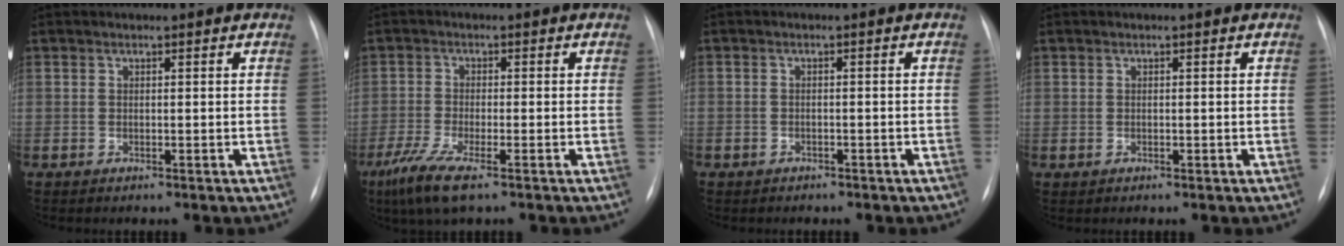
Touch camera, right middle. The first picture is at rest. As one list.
[{"total": 6.2, "force": [-3.9, 0.9, 4.8], "torque": [-0.109, -0.019, -0.074]}, {"total": 2.5, "force": [-2.0, 1.3, 0.6], "torque": [-0.015, 0.004, -0.018]}, {"total": 0.0}]